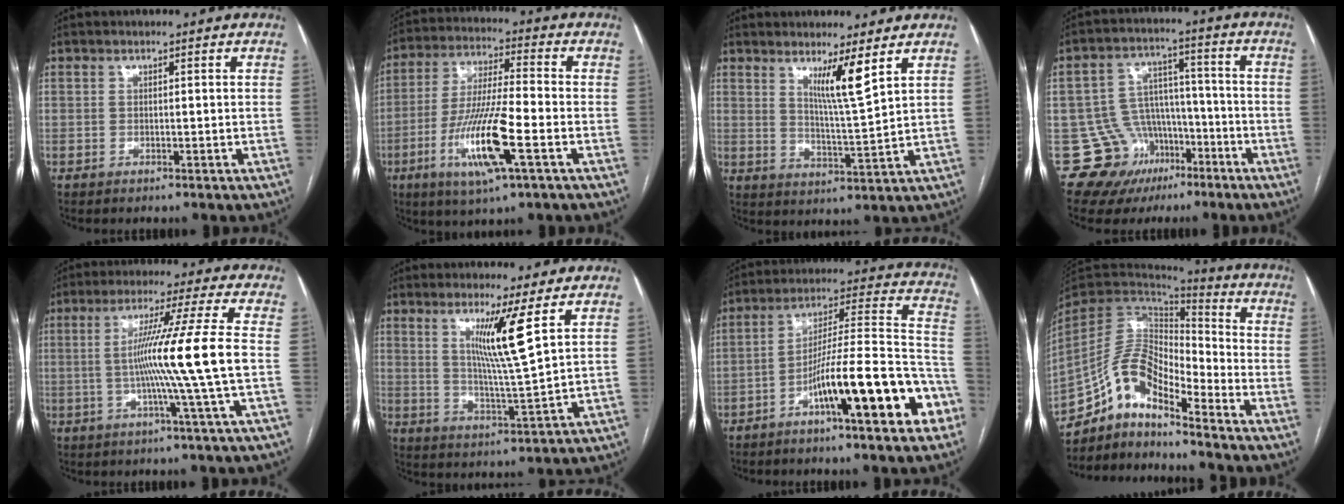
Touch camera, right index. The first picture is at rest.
{"total": 13.9, "force": [-4.9, 1.1, 12.9], "torque": [-0.259, -0.016, -0.090]}
{"total": 6.1, "force": [3.7, -0.9, 4.7], "torque": [-0.080, -0.023, 0.064]}
{"total": 11.8, "force": [-5.9, 10.1, 1.5], "torque": [-0.021, 0.070, -0.078]}
{"total": 13.0, "force": [-1.4, -3.4, 12.5], "torque": [-0.211, -0.004, -0.024]}
{"total": 8.4, "force": [3.8, -1.6, 7.3], "torque": [-0.126, -0.022, 0.070]}
{"total": 17.6, "force": [-8.4, 2.2, 15.2], "torque": [-0.216, 0.024, -0.126]}
{"total": 12.2, "force": [-9.6, 3.5, 6.7], "torque": [-0.128, 0.036, -0.180]}